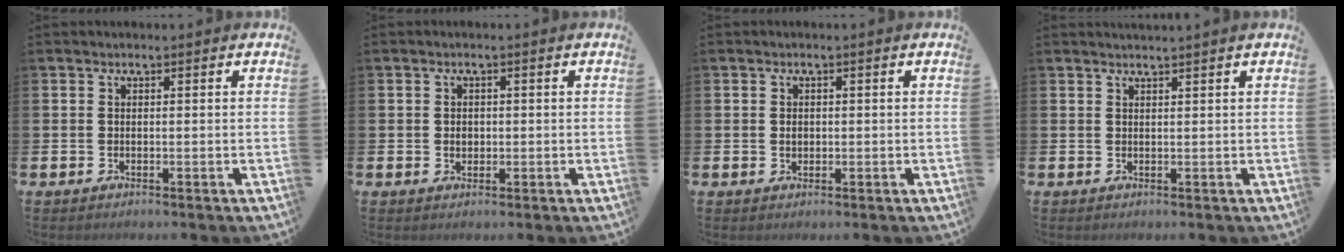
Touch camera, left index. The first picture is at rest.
{"total": 1.3, "force": [0.1, 1.1, 0.6], "torque": [0.007, -0.001, -0.004]}
{"total": 0.9, "force": [0.1, 0.8, 0.5], "torque": [0.003, 0.001, -0.001]}
{"total": 1.0, "force": [1.0, -0.3, 0.1], "torque": [0.000, -0.003, 0.019]}